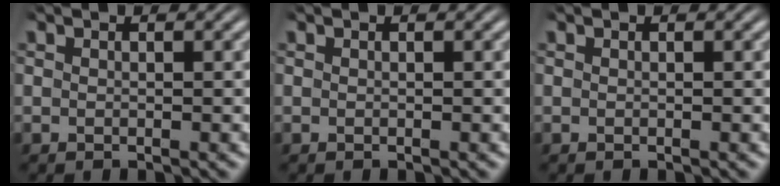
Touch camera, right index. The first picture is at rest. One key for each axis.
{"total": 0.0}
{"total": 0.0}